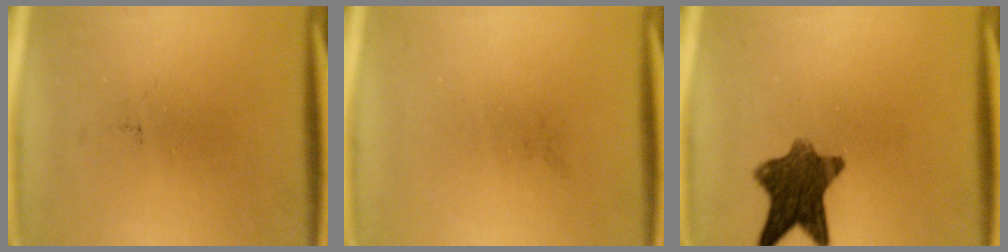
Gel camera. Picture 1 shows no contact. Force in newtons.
{"total": 0.0}
{"total": 9.5}